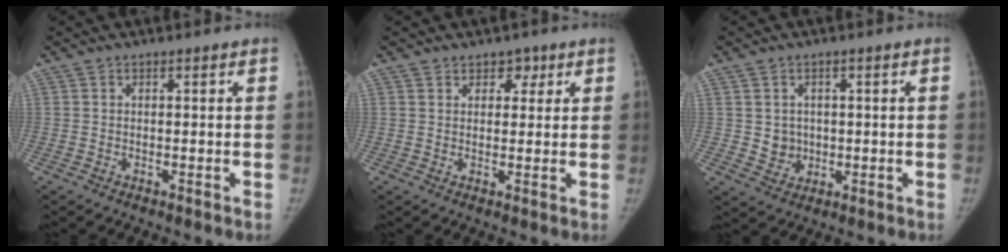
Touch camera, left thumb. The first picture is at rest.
{"total": 3.2, "force": [1.9, 2.4, 1.0], "torque": [0.016, -0.008, 0.024]}
{"total": 4.2, "force": [0.2, 3.9, 1.5], "torque": [-0.006, 0.000, 0.012]}